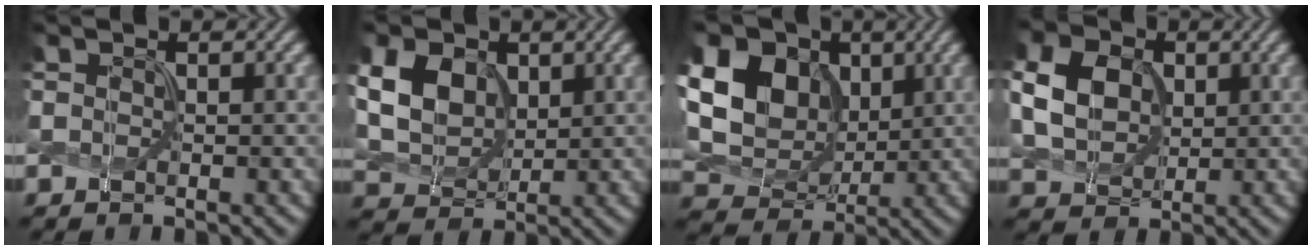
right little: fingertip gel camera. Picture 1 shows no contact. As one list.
[{"total": 5.3, "force": [1.2, 3.9, 3.4], "torque": [-0.085, 0.002, 0.026]}, {"total": 11.5, "force": [2.8, 9.1, 6.5], "torque": [-0.162, 0.036, 0.042]}, {"total": 6.0, "force": [0.5, 4.6, 3.7], "torque": [-0.112, 0.010, 0.015]}]